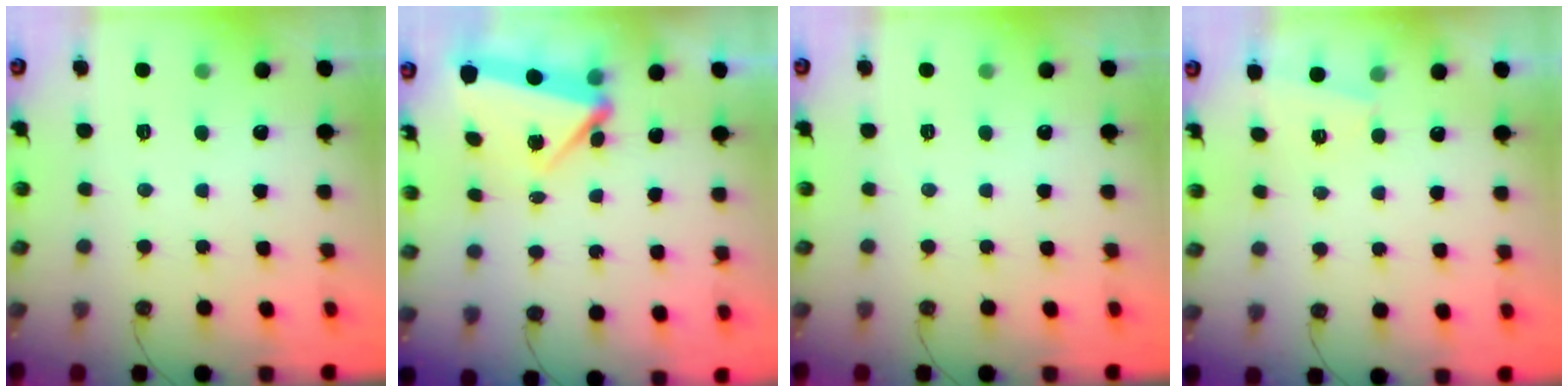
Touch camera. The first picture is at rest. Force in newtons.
{"total": 6.5, "press": 6.5, "slide": 0.5}
{"total": 0.0}
{"total": 1.1, "press": 1.0, "slide": 0.3}